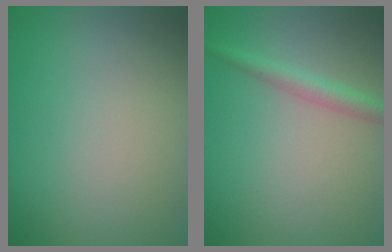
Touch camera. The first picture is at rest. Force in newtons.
{"total": 2.0, "press": 2.0, "slide": 0.0}